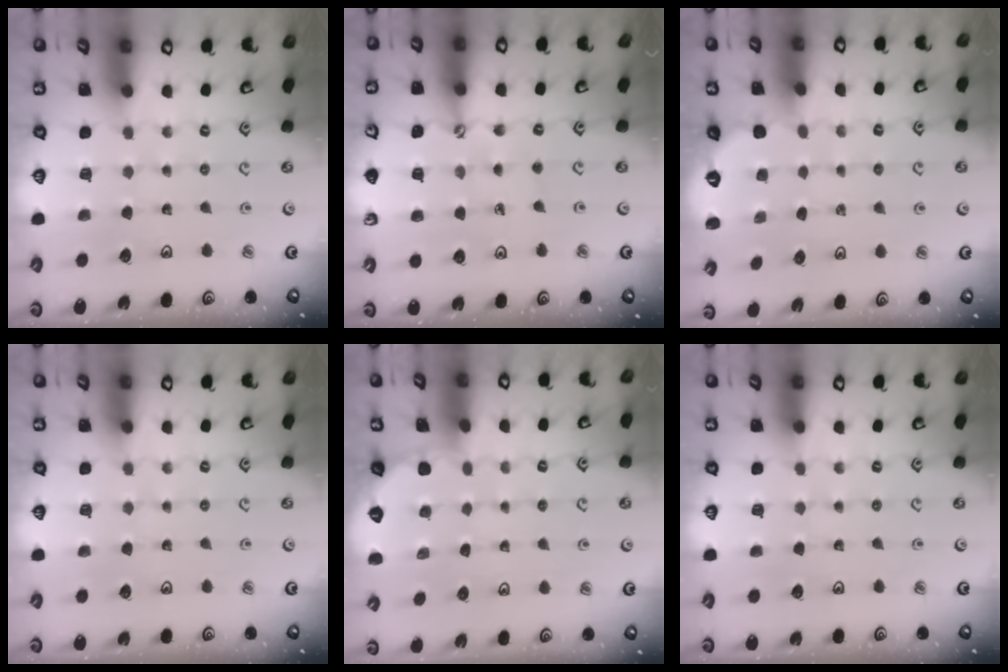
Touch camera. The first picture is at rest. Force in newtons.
{"total": 1.2, "press": 1.2, "slide": 0.2}
{"total": 1.8, "press": 1.1, "slide": 1.4}
{"total": 0.0}
{"total": 0.0}
{"total": 0.0}